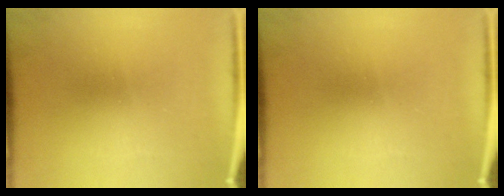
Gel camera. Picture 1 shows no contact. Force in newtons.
{"total": 0.0}